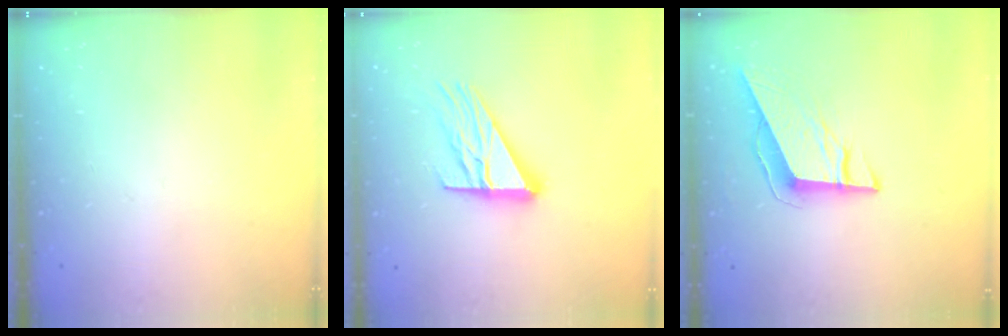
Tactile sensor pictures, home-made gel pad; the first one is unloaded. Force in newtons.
{"total": 14.6, "press": 14.5, "slide": 1.4}
{"total": 9.5, "press": 9.4, "slide": 1.7}